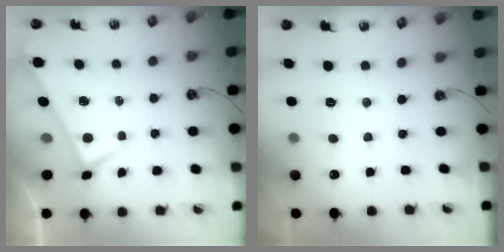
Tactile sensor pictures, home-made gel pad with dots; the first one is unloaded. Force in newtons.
{"total": 2.7, "press": 2.7, "slide": 0.5}